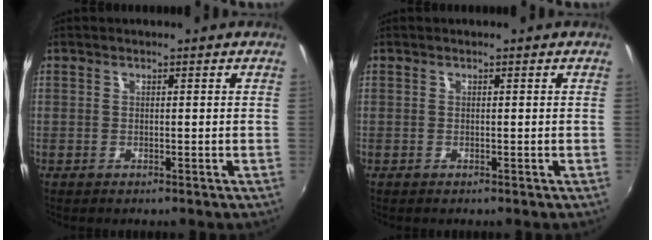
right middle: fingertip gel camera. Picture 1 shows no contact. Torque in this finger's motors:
{"motor_torque": [-0.08, 0.06, 0.00, 0.00]}